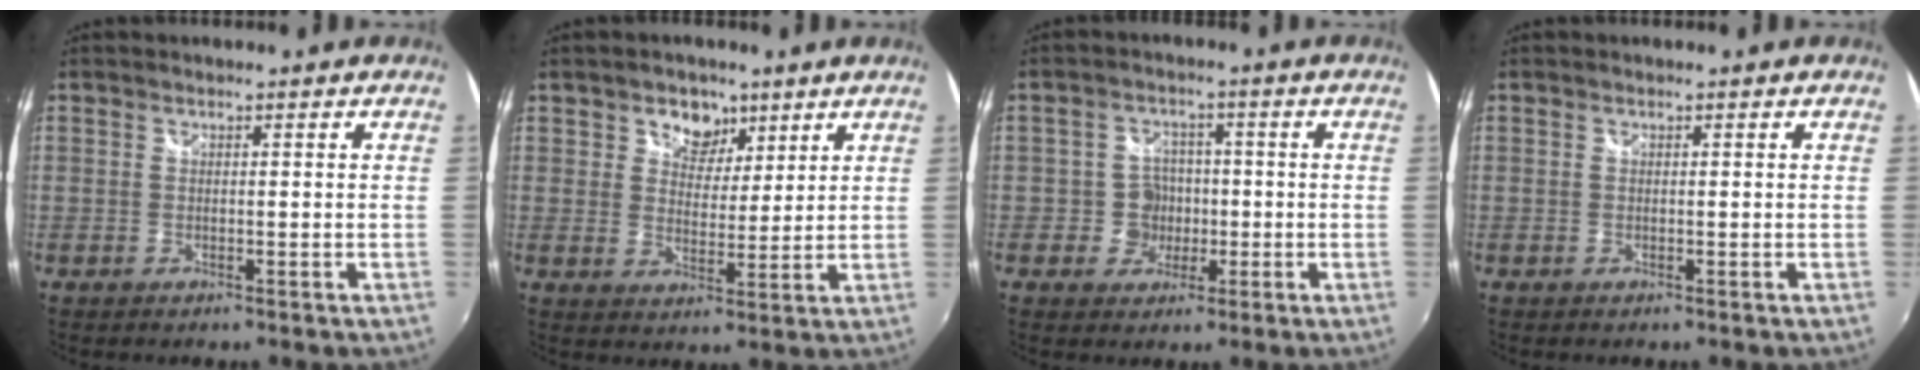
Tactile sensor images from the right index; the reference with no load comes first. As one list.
[{"total": 6.1, "force": [3.4, 4.5, 2.2], "torque": [-0.028, 0.000, 0.055]}, {"total": 4.8, "force": [-1.2, 4.6, 0.7], "torque": [-0.011, 0.011, -0.017]}, {"total": 0.0}]